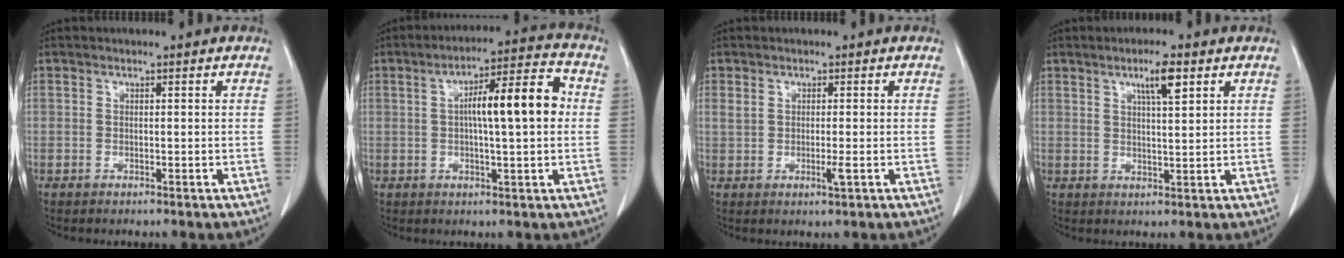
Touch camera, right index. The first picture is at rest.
{"total": 11.1, "force": [1.2, 1.8, 10.9], "torque": [-0.166, 0.027, 0.013]}
{"total": 2.2, "force": [0.0, 0.6, 2.1], "torque": [-0.038, 0.001, 0.004]}
{"total": 4.9, "force": [2.8, 0.6, 4.0], "torque": [-0.066, 0.000, 0.045]}